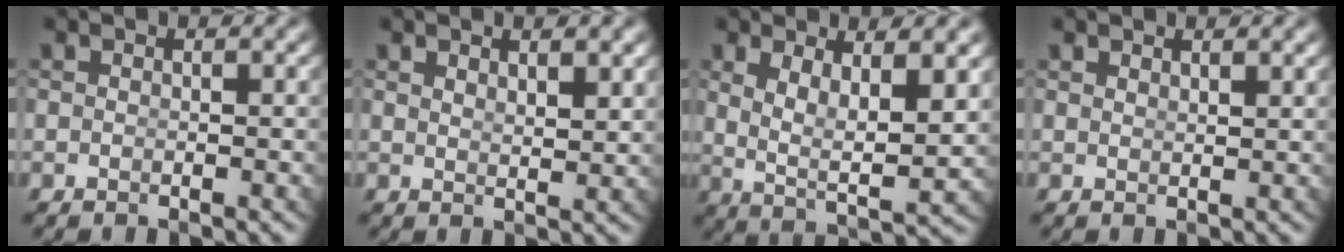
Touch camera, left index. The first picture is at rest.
{"total": 1.5, "force": [1.2, -0.5, 0.7], "torque": [-0.008, -0.013, 0.032]}
{"total": 5.4, "force": [1.2, 2.1, 4.8], "torque": [-0.089, -0.027, 0.032]}
{"total": 1.1, "force": [0.9, -0.6, 0.1], "torque": [0.007, -0.008, 0.023]}